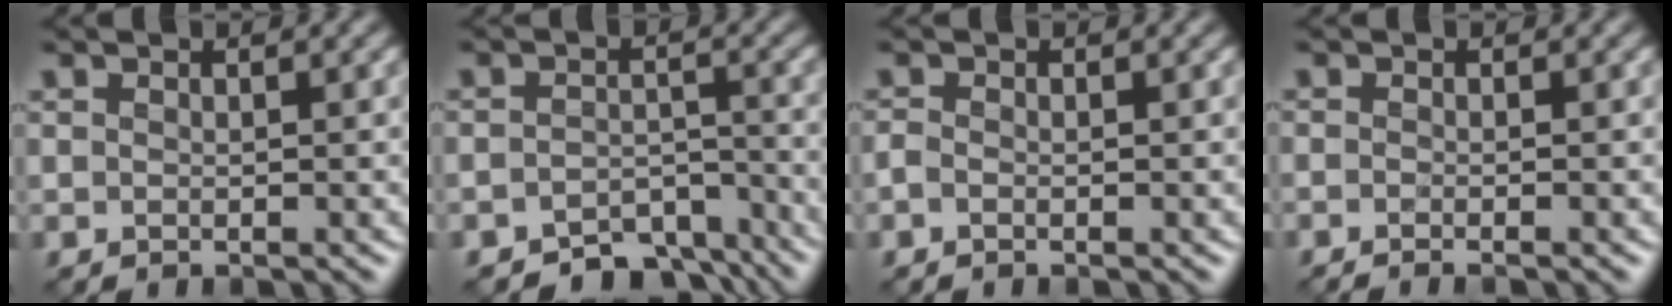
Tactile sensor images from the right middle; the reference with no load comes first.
{"total": 4.9, "force": [-4.1, 2.0, 1.7], "torque": [-0.016, -0.006, -0.064]}
{"total": 0.7, "force": [-0.4, 0.4, 0.4], "torque": [-0.011, -0.002, -0.012]}
{"total": 1.8, "force": [-1.0, 0.6, 1.4], "torque": [-0.010, -0.008, -0.023]}